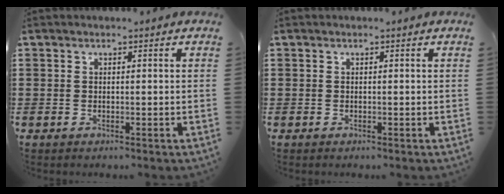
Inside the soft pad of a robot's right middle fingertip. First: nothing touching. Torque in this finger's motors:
{"motor_torque": [-0.21, -0.16, -0.01, 0.01]}